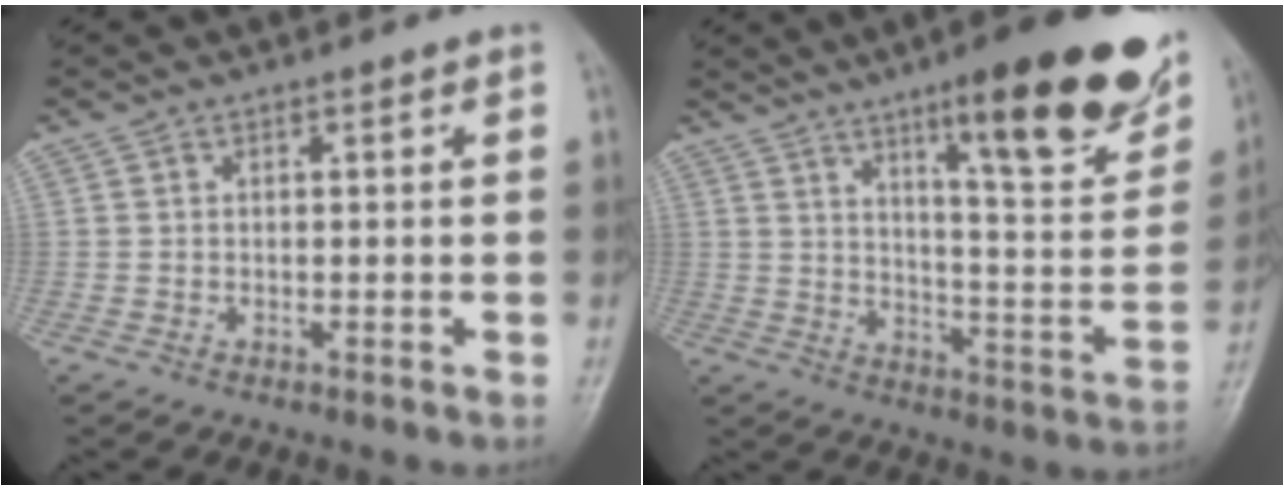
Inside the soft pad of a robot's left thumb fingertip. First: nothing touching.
{"total": 21.0, "force": [12.6, 4.5, 16.2], "torque": [-0.183, -0.062, 0.183]}